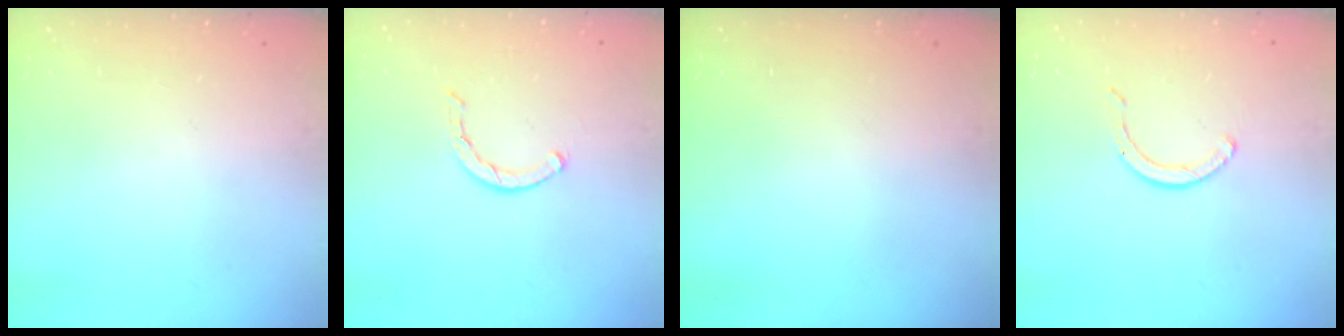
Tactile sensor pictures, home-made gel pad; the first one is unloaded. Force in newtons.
{"total": 2.0, "press": 2.0, "slide": 0.2}
{"total": 0.0}
{"total": 3.1, "press": 3.0, "slide": 0.3}